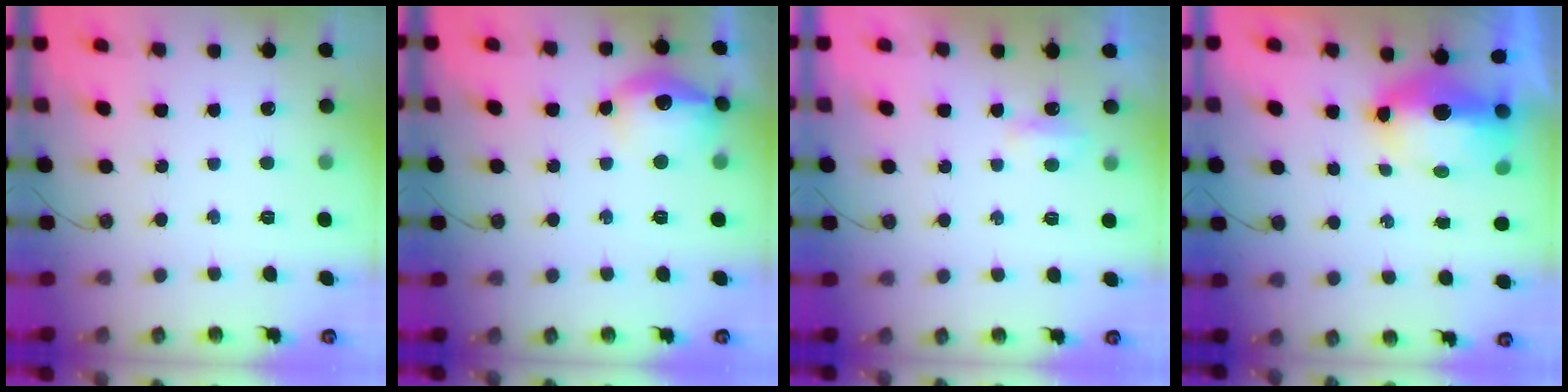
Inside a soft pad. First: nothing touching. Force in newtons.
{"total": 13.6, "press": 13.6, "slide": 1.1}
{"total": 2.9, "press": 2.8, "slide": 0.6}
{"total": 12.8, "press": 9.6, "slide": 8.5}